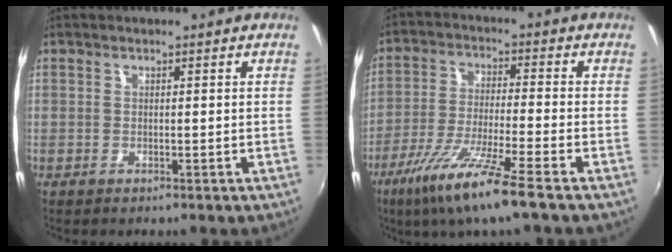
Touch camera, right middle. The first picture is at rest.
{"total": 12.3, "force": [-7.9, 0.0, 9.4], "torque": [-0.199, -0.029, -0.146]}